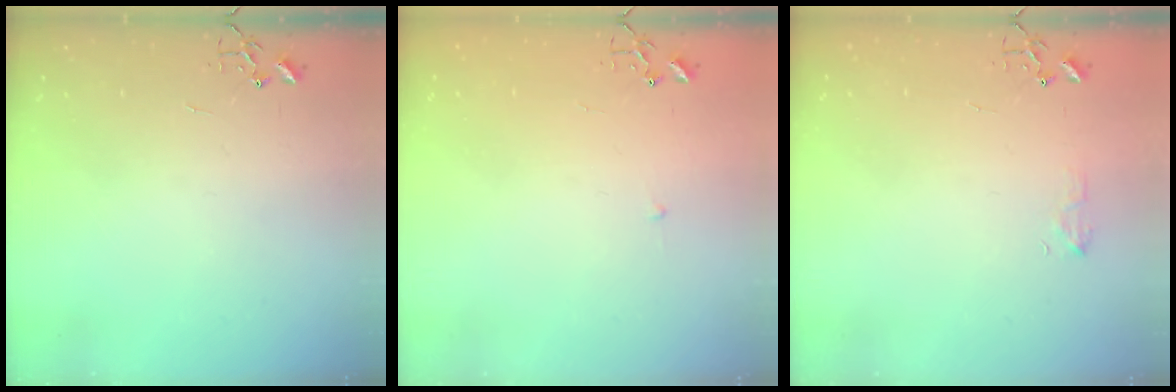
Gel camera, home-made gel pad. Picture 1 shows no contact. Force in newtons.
{"total": 2.3, "press": 2.3, "slide": 0.3}
{"total": 6.0, "press": 6.0, "slide": 0.6}